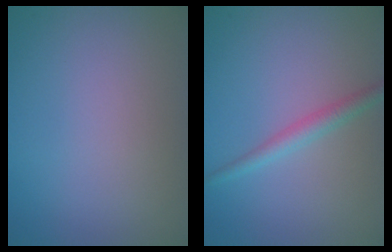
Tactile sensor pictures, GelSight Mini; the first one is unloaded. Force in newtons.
{"total": 1.9, "press": 1.9, "slide": 0.0}